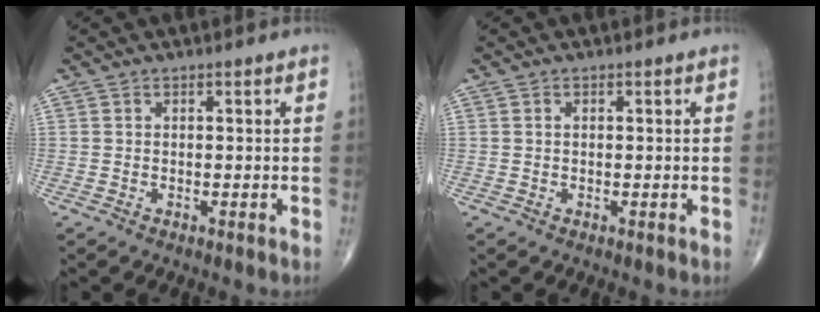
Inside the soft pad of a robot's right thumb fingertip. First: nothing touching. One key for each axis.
{"total": 0.7, "fx": 0.2, "fy": 0.4, "fz": 0.5, "tx": -0.011, "ty": 0.003, "tz": 0.005}